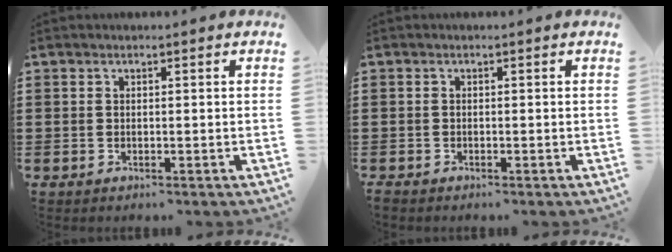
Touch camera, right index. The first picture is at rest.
{"total": 0.6, "force": [-0.6, 0.1, 0.0], "torque": [-0.002, -0.002, -0.013]}